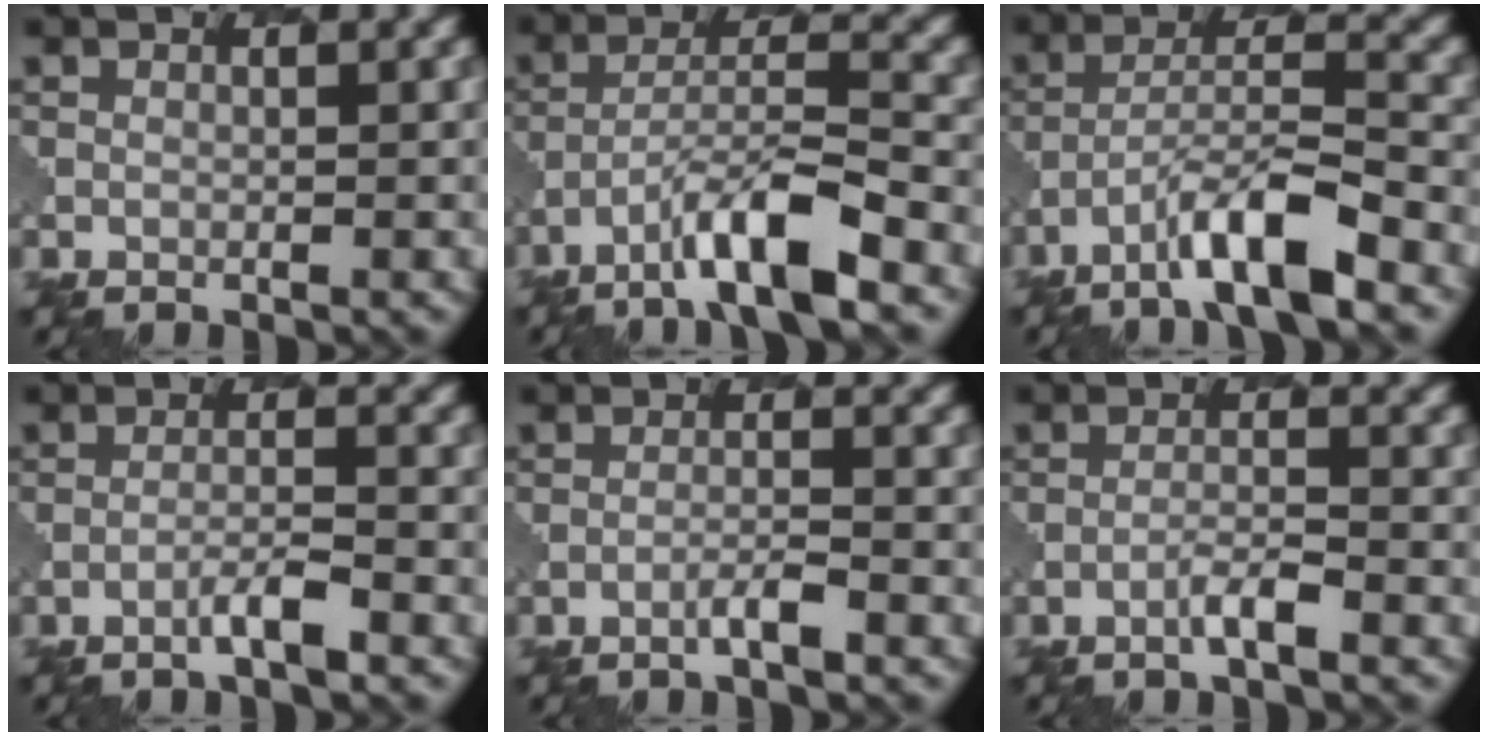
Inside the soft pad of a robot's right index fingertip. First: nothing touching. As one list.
[{"total": 7.0, "force": [-4.4, 1.4, 5.3], "torque": [-0.092, 0.009, -0.075]}, {"total": 6.9, "force": [-4.4, 1.4, 5.1], "torque": [-0.088, 0.009, -0.075]}, {"total": 2.2, "force": [-1.4, 0.1, 1.7], "torque": [-0.030, 0.006, -0.030]}, {"total": 1.6, "force": [-0.9, 0.1, 1.2], "torque": [-0.019, 0.007, -0.021]}, {"total": 1.9, "force": [-1.1, 0.1, 1.5], "torque": [-0.029, 0.007, -0.024]}]